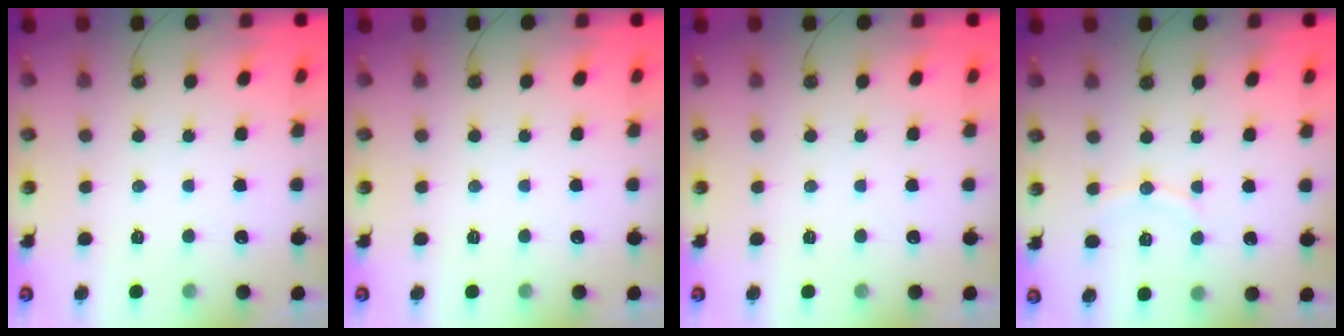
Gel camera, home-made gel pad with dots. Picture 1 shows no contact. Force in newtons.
{"total": 0.0}
{"total": 0.0}
{"total": 6.8, "press": 6.8, "slide": 0.7}